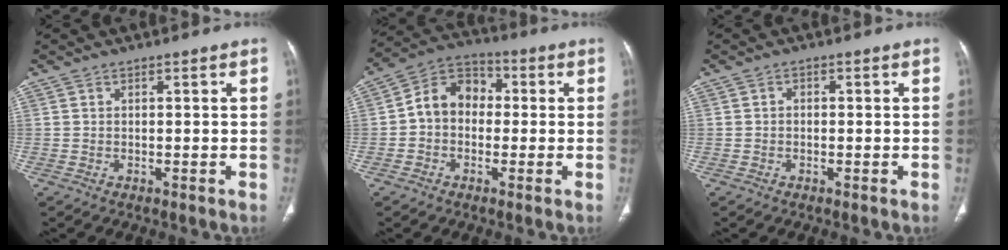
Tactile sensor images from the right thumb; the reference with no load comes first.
{"total": 9.0, "force": [-0.2, 7.1, 5.4], "torque": [-0.066, 0.034, -0.021]}
{"total": 0.9, "force": [-0.1, 0.7, 0.5], "torque": [-0.004, 0.004, -0.005]}